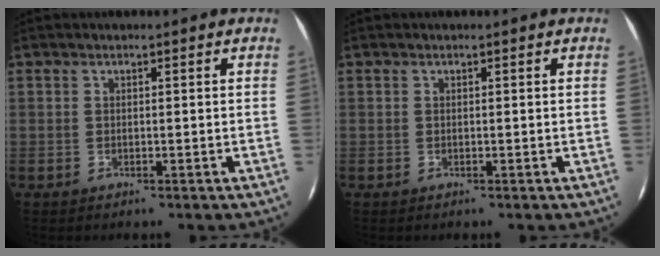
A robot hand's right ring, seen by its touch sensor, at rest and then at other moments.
{"total": 0.0}